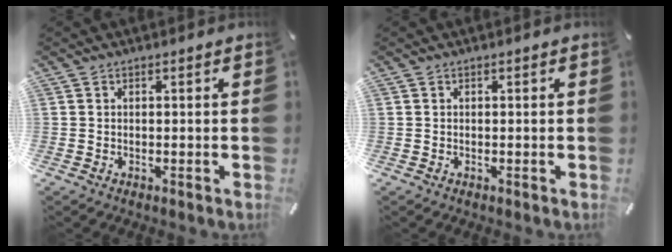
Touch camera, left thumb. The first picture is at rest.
{"total": 0.0}